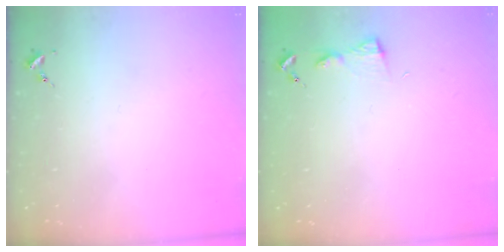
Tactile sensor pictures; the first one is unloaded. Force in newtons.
{"total": 4.2, "press": 4.2, "slide": 0.5}